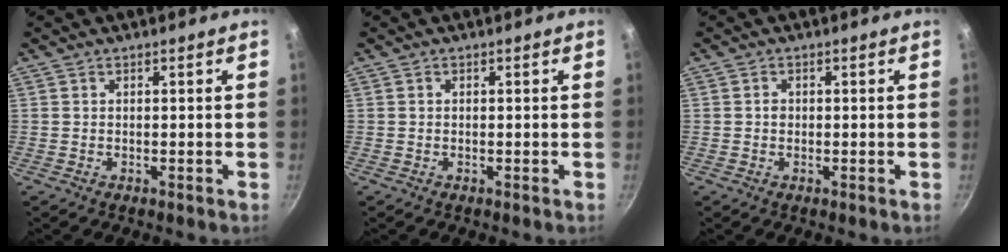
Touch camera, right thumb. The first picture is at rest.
{"total": 0.0}
{"total": 1.0, "force": [0.0, 0.9, 0.5], "torque": [-0.007, 0.005, -0.001]}